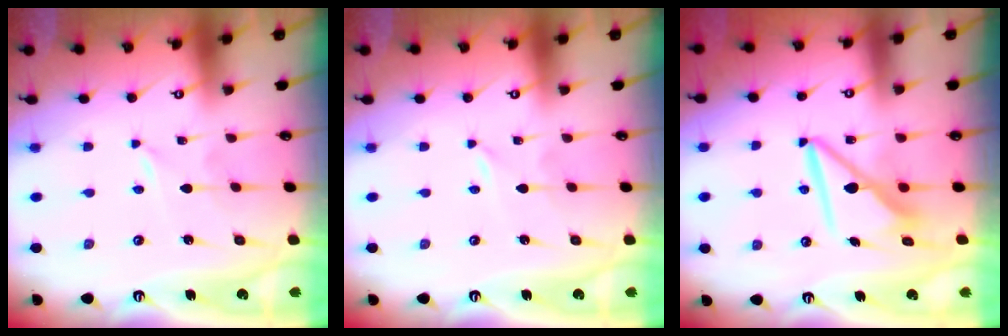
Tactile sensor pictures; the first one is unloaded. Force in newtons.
{"total": 0.0}
{"total": 9.0, "press": 8.9, "slide": 1.0}